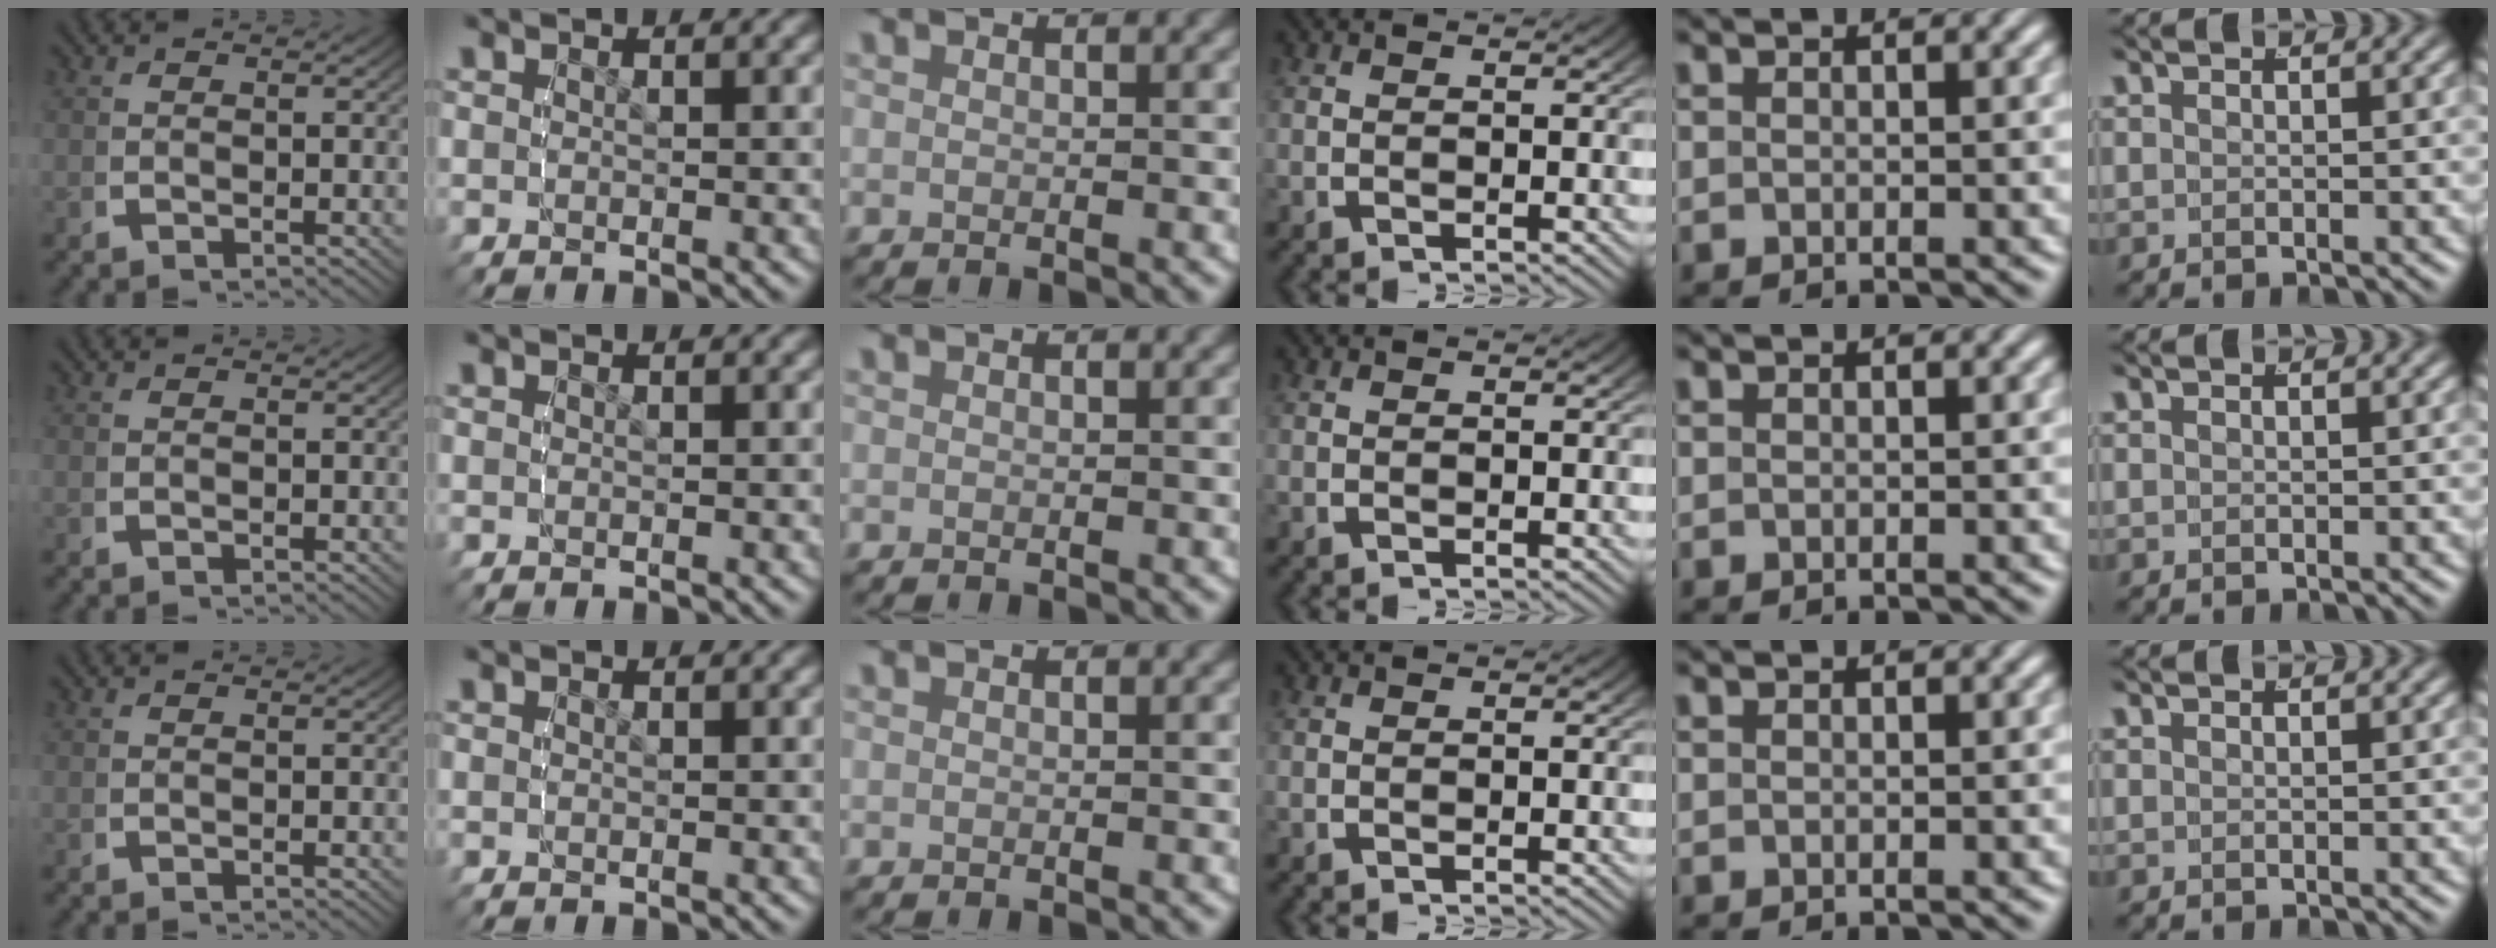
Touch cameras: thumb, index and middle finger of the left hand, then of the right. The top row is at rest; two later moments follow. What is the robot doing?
{"motion": "lift_and_place", "object": "tape"}